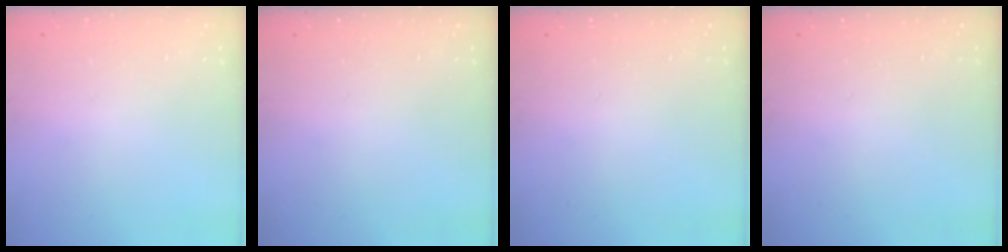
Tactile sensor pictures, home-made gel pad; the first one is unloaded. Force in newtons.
{"total": 0.0}
{"total": 0.0}
{"total": 0.0}